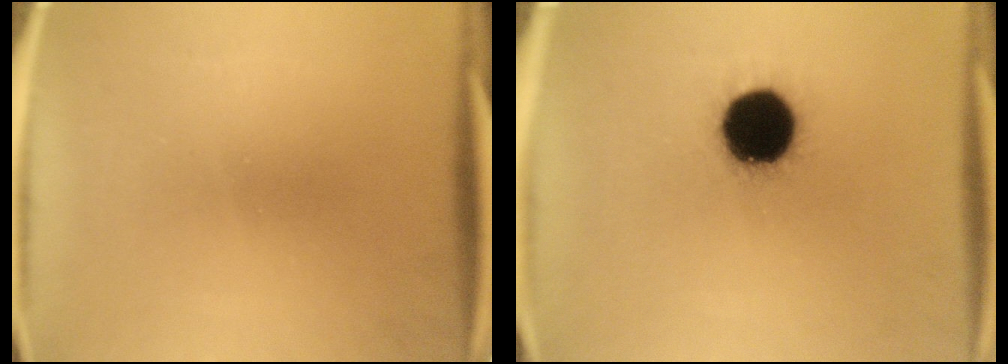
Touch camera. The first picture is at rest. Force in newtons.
{"total": 19.1}